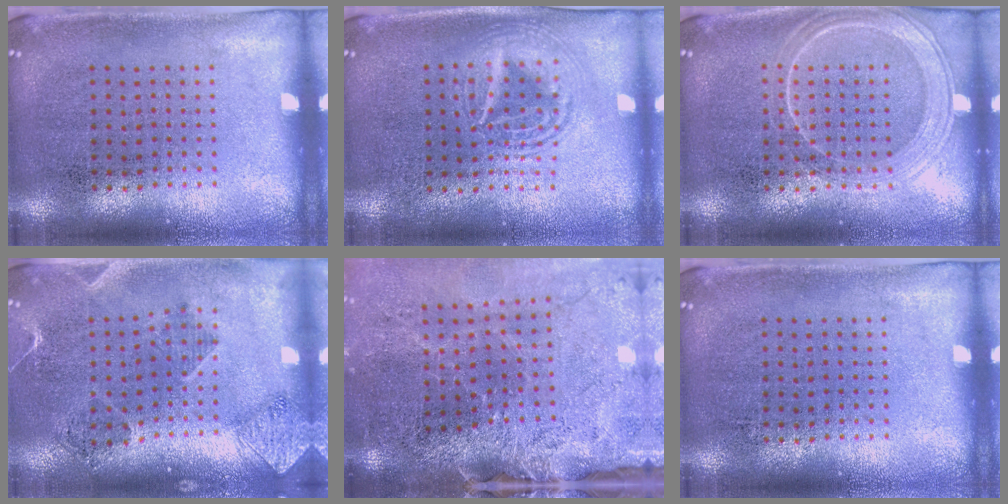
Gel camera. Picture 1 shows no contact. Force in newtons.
{"total": 1.8, "press": 1.8, "slide": 0.2}
{"total": 2.6, "press": 2.5, "slide": 0.6}
{"total": 1.7, "press": 1.6, "slide": 0.7}
{"total": 3.9, "press": 3.1, "slide": 2.4}
{"total": 0.0}